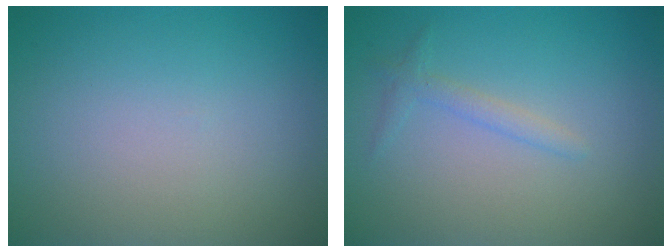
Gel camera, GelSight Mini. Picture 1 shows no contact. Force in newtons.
{"total": 1.3, "press": 1.3, "slide": 0.0}